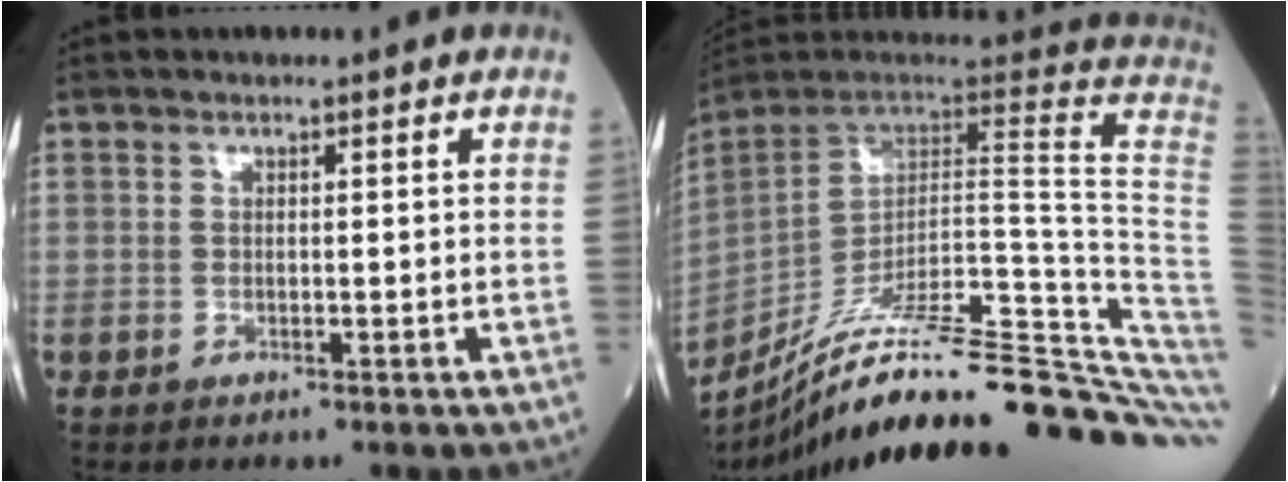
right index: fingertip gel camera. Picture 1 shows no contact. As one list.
[{"total": 36.8, "force": [-28.5, 1.3, 23.3], "torque": [-0.204, -0.044, -0.393]}]